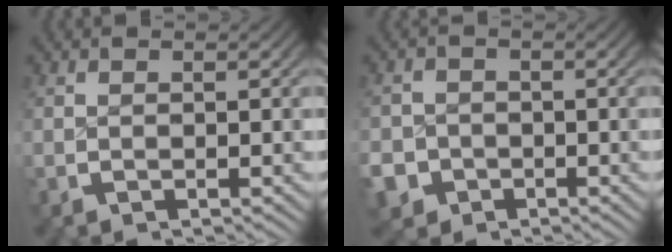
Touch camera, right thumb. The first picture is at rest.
{"total": 5.7, "force": [-2.8, 4.8, 1.3], "torque": [-0.036, -0.030, -0.042]}